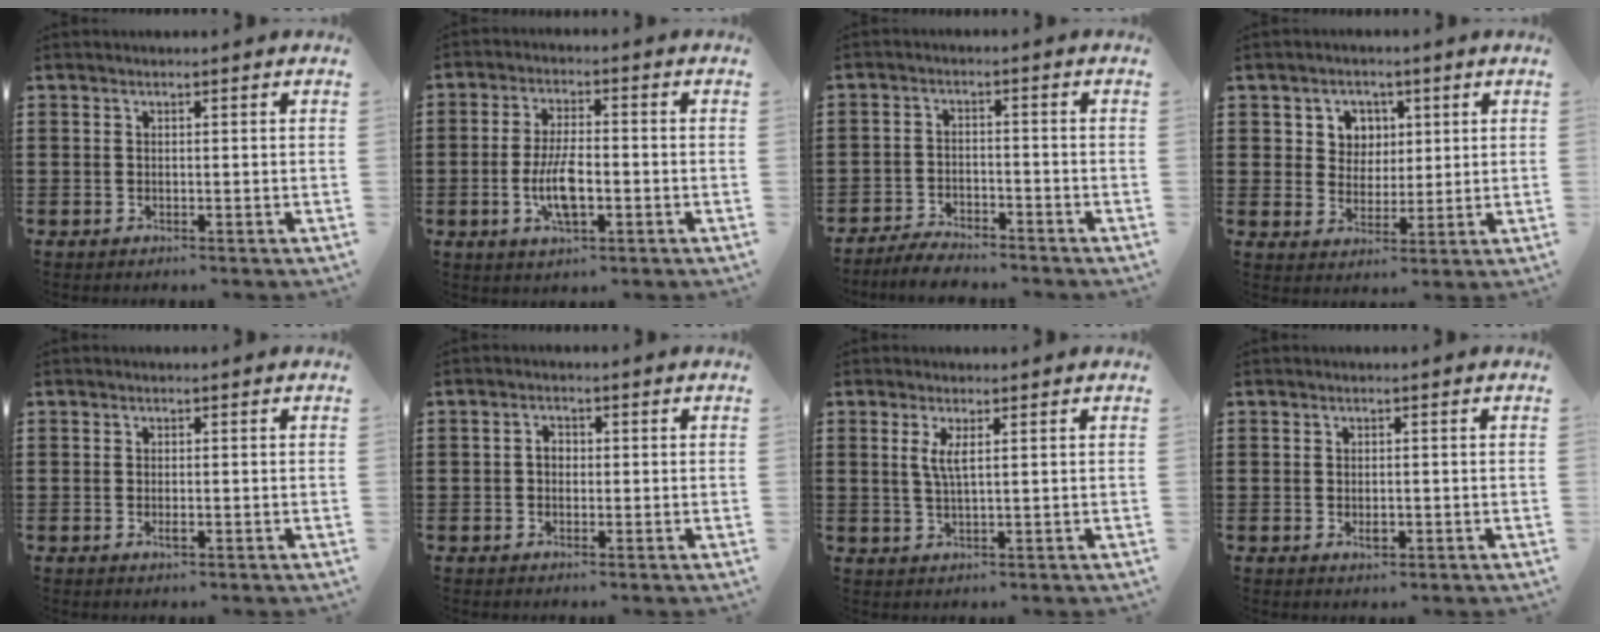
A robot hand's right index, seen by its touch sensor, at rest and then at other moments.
{"total": 7.1, "force": [-1.7, 2.7, 6.4], "torque": [-0.136, -0.002, -0.036]}
{"total": 3.4, "force": [-3.3, 0.3, 0.2], "torque": [-0.010, 0.003, -0.070]}
{"total": 4.4, "force": [1.7, 4.0, 0.8], "torque": [-0.029, 0.012, 0.027]}
{"total": 1.1, "force": [-0.3, 0.3, 1.0], "torque": [-0.018, -0.004, -0.005]}
{"total": 1.7, "force": [-0.2, 1.2, 1.2], "torque": [-0.023, 0.005, -0.004]}
{"total": 2.8, "force": [0.9, 0.4, 2.6], "torque": [-0.055, 0.002, 0.014]}
{"total": 1.5, "force": [-0.3, 0.7, 1.3], "torque": [-0.024, 0.000, -0.005]}